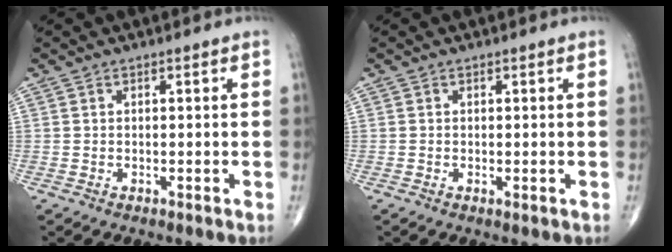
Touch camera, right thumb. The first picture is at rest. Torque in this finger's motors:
{"motor_torque": [-0.63, -0.06, -0.17, -0.11, -0.14]}